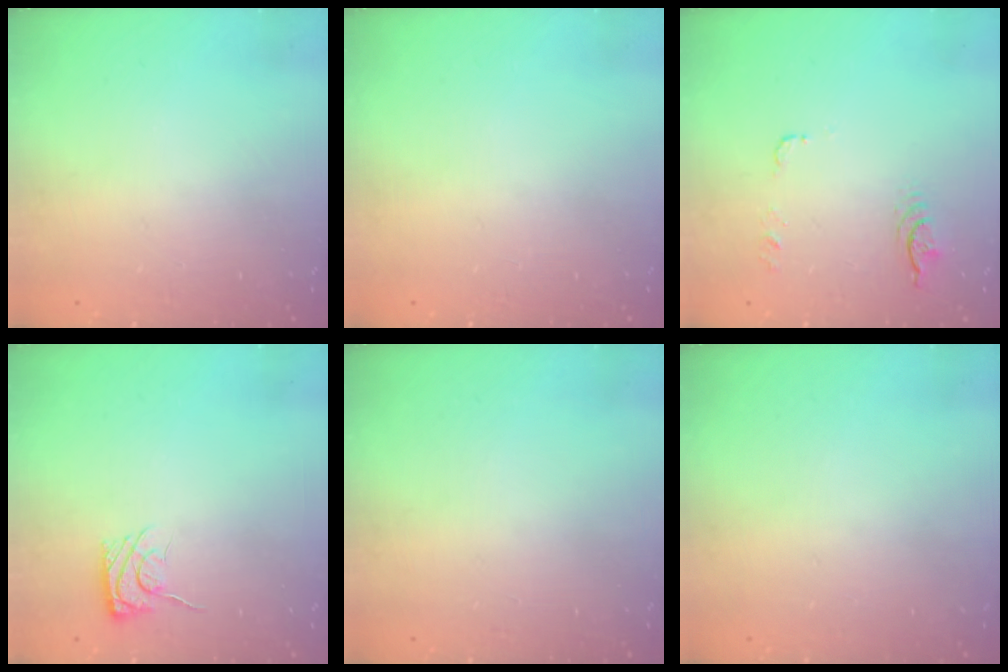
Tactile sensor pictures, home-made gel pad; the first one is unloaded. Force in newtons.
{"total": 0.0}
{"total": 14.8, "press": 7.2, "slide": 12.9}
{"total": 6.1, "press": 5.9, "slide": 1.6}
{"total": 0.0}
{"total": 0.0}